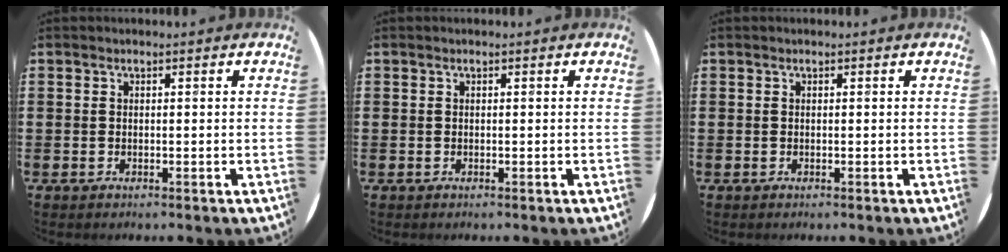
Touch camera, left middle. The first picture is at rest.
{"total": 0.0}
{"total": 0.0}